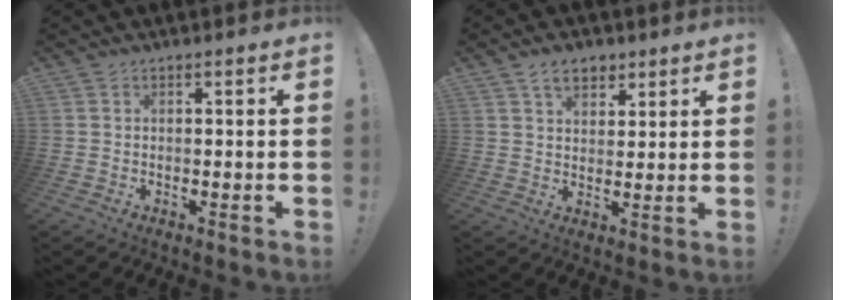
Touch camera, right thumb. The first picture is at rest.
{"total": 6.8, "force": [4.1, 4.3, 3.3], "torque": [-0.052, -0.009, 0.076]}